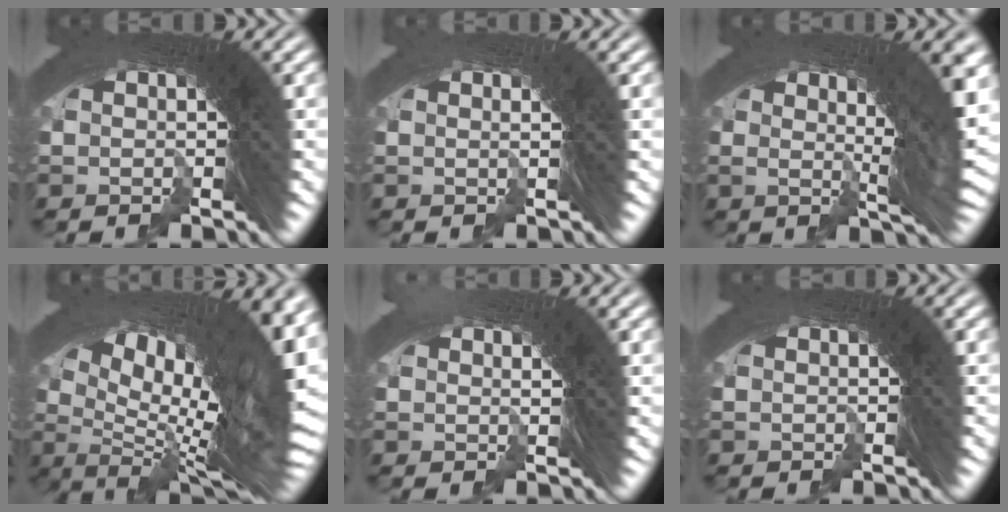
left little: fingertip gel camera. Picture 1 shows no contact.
{"total": 1.5, "force": [0.4, 0.8, 1.2], "torque": [-0.026, 0.005, 0.001]}
{"total": 9.5, "force": [2.0, 4.3, 8.3], "torque": [-0.108, 0.024, 0.016]}
{"total": 18.3, "force": [-0.8, 10.4, 15.1], "torque": [-0.238, -0.025, 0.000]}
{"total": 1.7, "force": [-1.5, 0.6, -0.5], "torque": [-0.012, -0.025, -0.019]}
{"total": 0.0}